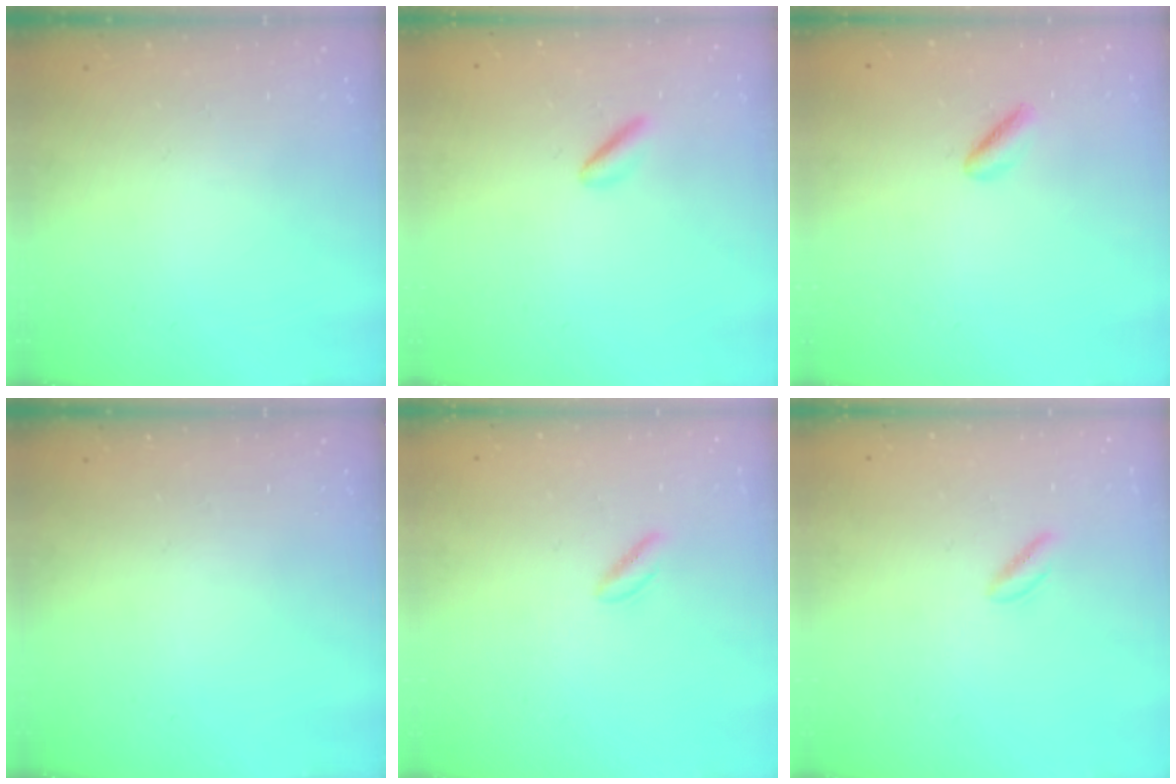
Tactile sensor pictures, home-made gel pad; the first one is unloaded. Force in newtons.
{"total": 1.8, "press": 1.6, "slide": 0.8}
{"total": 2.0, "press": 1.7, "slide": 1.1}
{"total": 0.0}
{"total": 1.6, "press": 1.2, "slide": 1.0}
{"total": 1.6, "press": 1.2, "slide": 1.0}